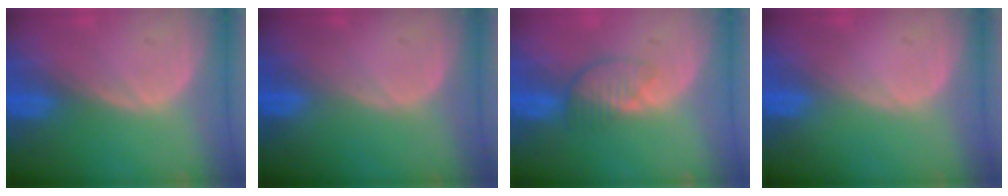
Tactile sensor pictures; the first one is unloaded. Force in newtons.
{"total": 0.0}
{"total": 3.8, "press": 3.5, "slide": 1.6}
{"total": 0.0}